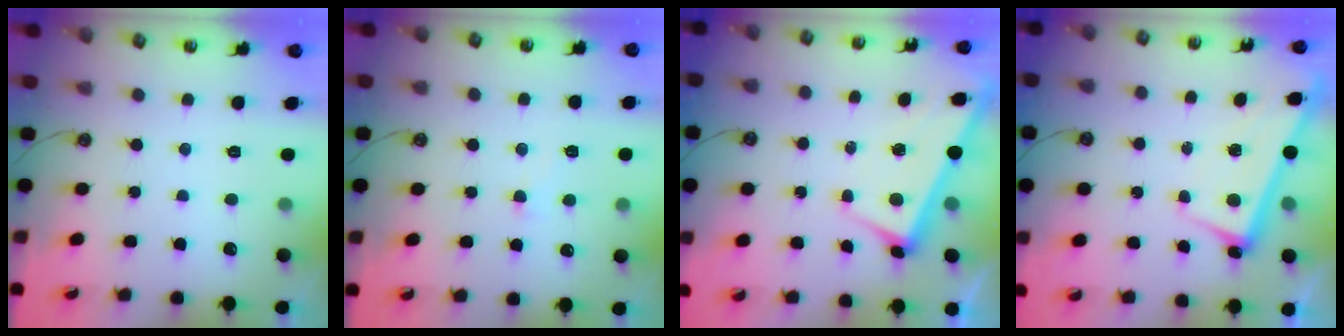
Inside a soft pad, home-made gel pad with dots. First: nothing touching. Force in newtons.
{"total": 1.5, "press": 1.2, "slide": 0.8}
{"total": 2.7, "press": 2.7, "slide": 0.4}
{"total": 2.8, "press": 2.7, "slide": 0.4}